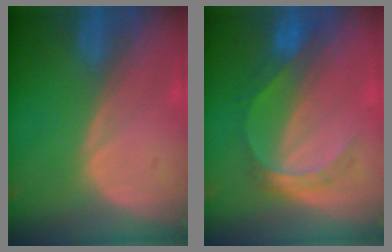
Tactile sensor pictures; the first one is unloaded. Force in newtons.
{"total": 5.8, "press": 5.1, "slide": 2.7}